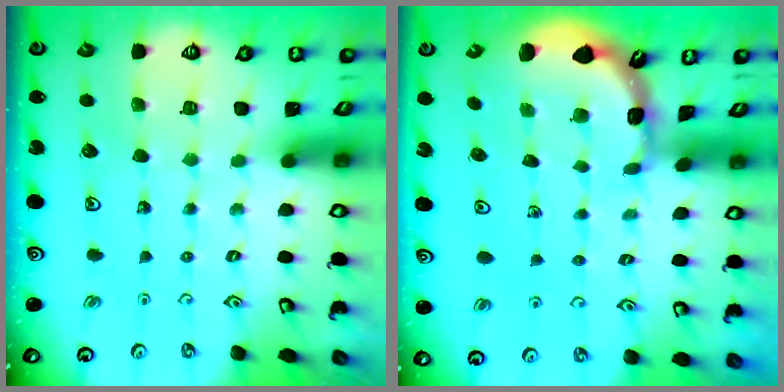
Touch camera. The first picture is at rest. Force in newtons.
{"total": 1.6, "press": 1.6, "slide": 0.3}